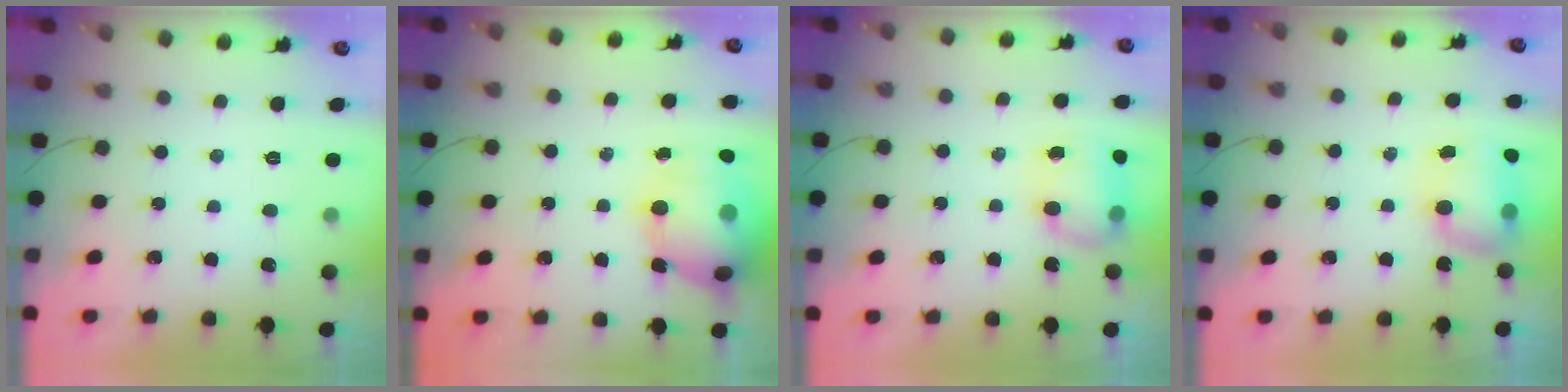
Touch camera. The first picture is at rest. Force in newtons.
{"total": 18.0, "press": 17.4, "slide": 4.4}
{"total": 7.8, "press": 7.8, "slide": 0.6}
{"total": 7.7, "press": 7.6, "slide": 1.4}